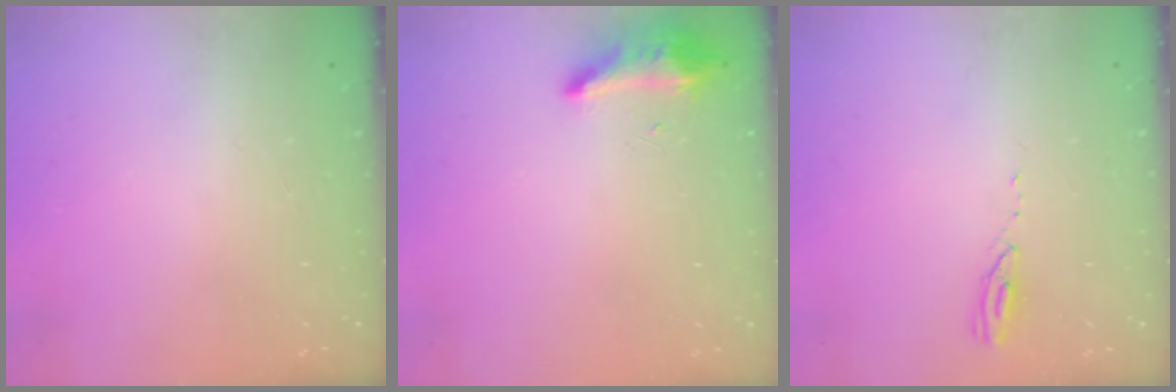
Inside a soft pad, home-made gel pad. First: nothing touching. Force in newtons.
{"total": 8.0, "press": 8.0, "slide": 0.4}
{"total": 3.7, "press": 3.6, "slide": 0.4}